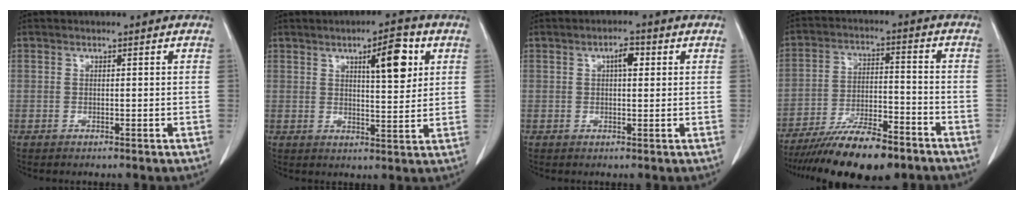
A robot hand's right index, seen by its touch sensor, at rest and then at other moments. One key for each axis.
{"total": 7.6, "fx": 3.2, "fy": 1.7, "fz": 6.7, "tx": -0.101, "ty": 0.002, "tz": 0.048}
{"total": 2.8, "fx": 0.9, "fy": 1.0, "fz": 2.4, "tx": -0.042, "ty": 0.006, "tz": 0.013}
{"total": 15.1, "fx": -11.6, "fy": 3.2, "fz": 9.2, "tx": -0.162, "ty": -0.014, "tz": -0.199}